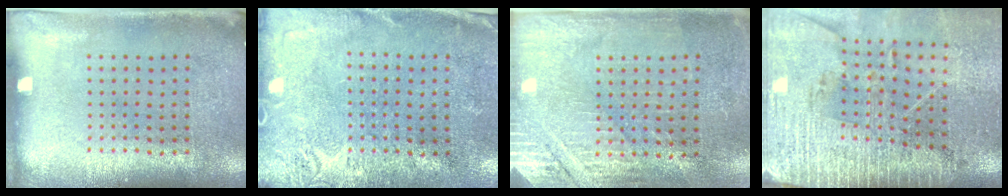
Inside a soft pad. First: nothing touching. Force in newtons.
{"total": 2.8, "press": 2.4, "slide": 1.4}
{"total": 2.8, "press": 2.7, "slide": 0.8}
{"total": 3.3, "press": 3.1, "slide": 1.0}